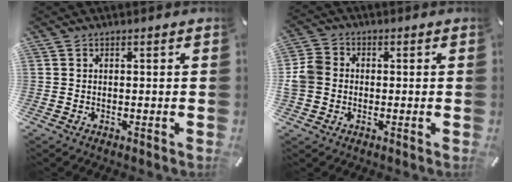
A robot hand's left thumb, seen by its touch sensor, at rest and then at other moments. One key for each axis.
{"total": 6.0, "fx": -0.6, "fy": 5.4, "fz": 2.5, "tx": -0.068, "ty": 0.013, "tz": -0.010}